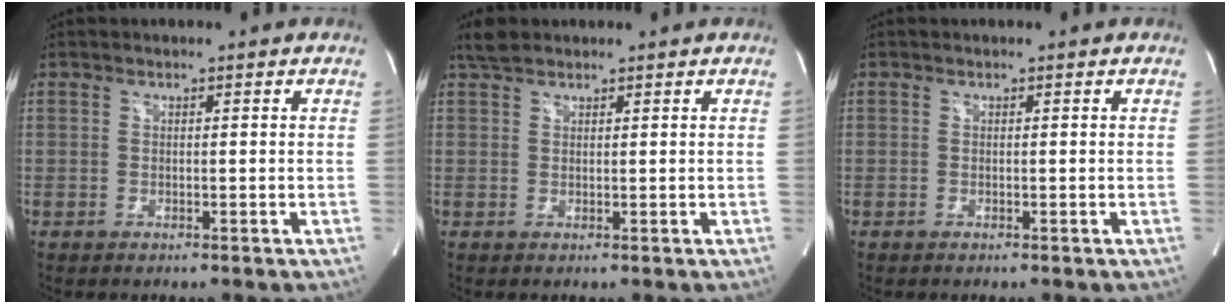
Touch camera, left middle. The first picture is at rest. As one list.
[{"total": 2.6, "force": [2.2, 1.0, 1.0], "torque": [-0.025, 0.014, 0.043]}, {"total": 0.0}]